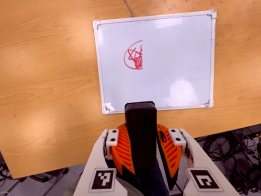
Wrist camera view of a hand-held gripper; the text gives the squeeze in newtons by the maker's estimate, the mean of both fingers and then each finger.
{"total": 10.8, "left": 10.2, "right": 11.4}